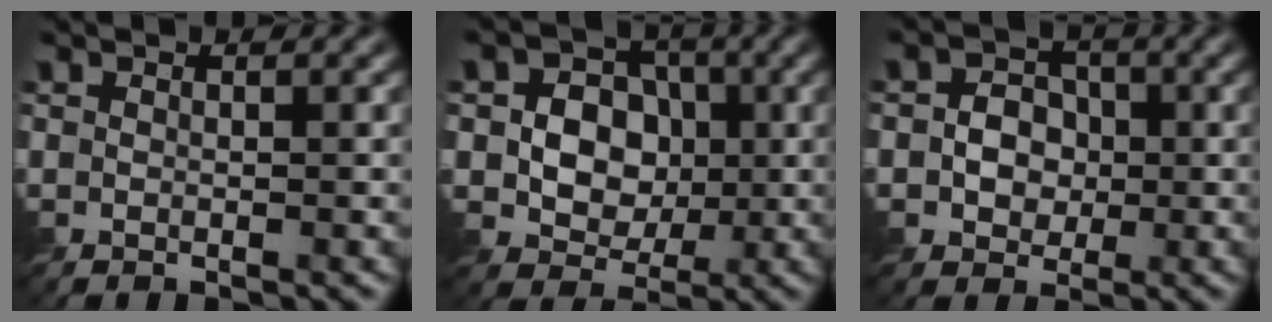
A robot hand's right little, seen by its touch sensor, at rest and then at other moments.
{"total": 6.6, "force": [0.3, 5.7, 3.2], "torque": [-0.043, 0.019, -0.010]}
{"total": 3.6, "force": [-0.2, 3.1, 1.7], "torque": [-0.017, 0.001, -0.016]}